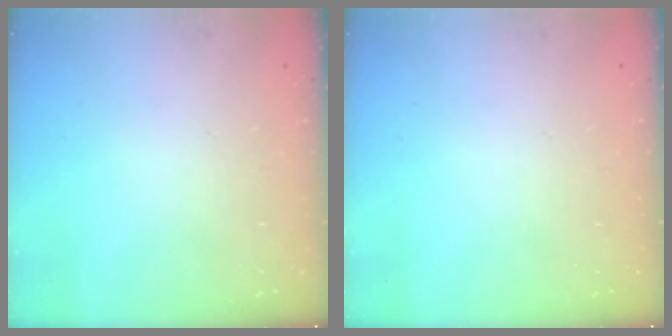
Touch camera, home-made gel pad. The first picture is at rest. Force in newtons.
{"total": 0.0}